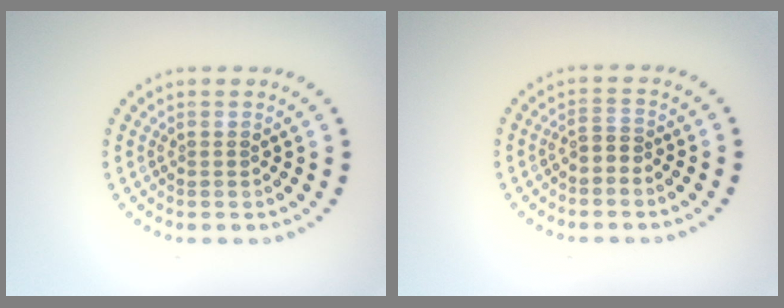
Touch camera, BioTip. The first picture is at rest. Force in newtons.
{"total": 1.5, "press": 1.2, "slide": 0.8}